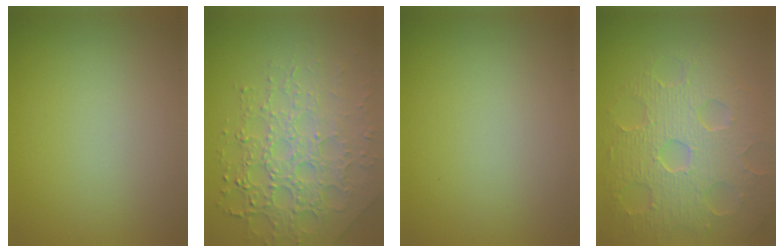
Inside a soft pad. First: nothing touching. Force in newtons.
{"total": 7.2, "press": 5.2, "slide": 5.0}
{"total": 0.0}
{"total": 8.2, "press": 5.8, "slide": 5.8}